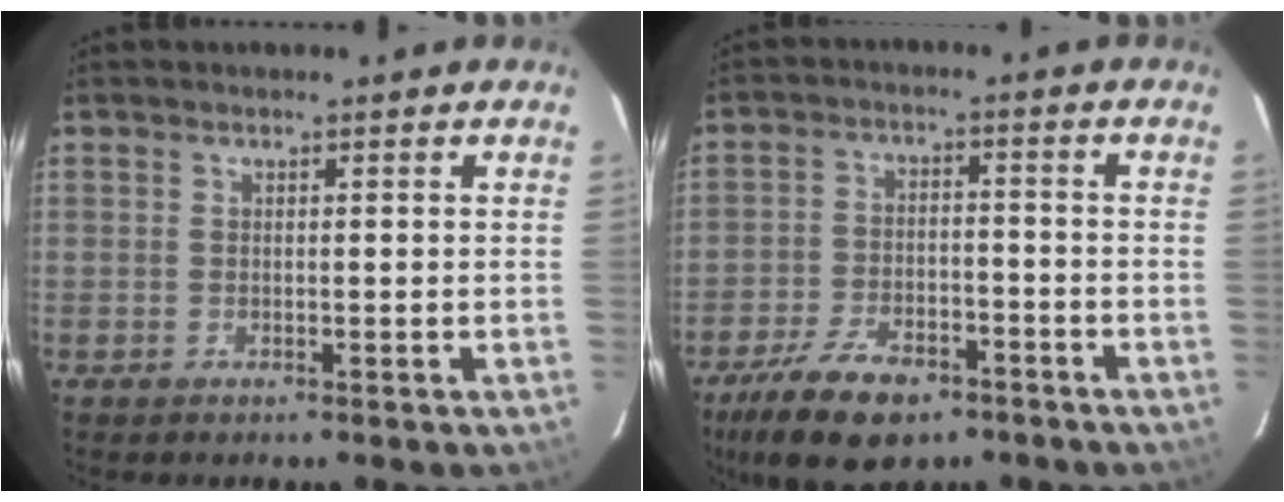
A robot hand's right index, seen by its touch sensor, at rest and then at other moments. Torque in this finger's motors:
{"motor_torque": [1.05, -1.09, 0.63, 0.08]}